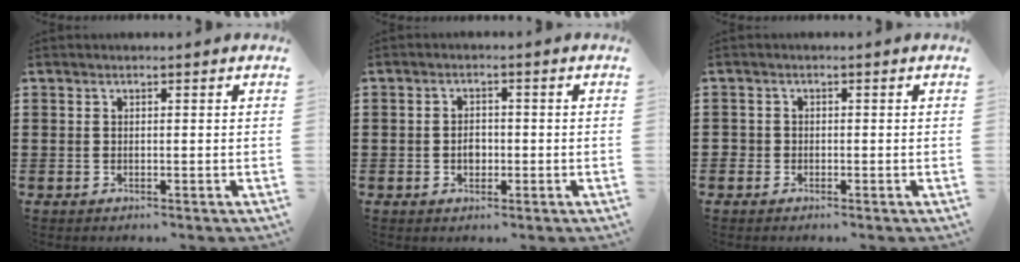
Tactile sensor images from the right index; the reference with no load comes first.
{"total": 2.3, "force": [-0.5, 1.6, 1.6], "torque": [-0.024, 0.001, -0.013]}
{"total": 1.2, "force": [-0.5, 1.1, 0.2], "torque": [-0.006, 0.003, -0.013]}